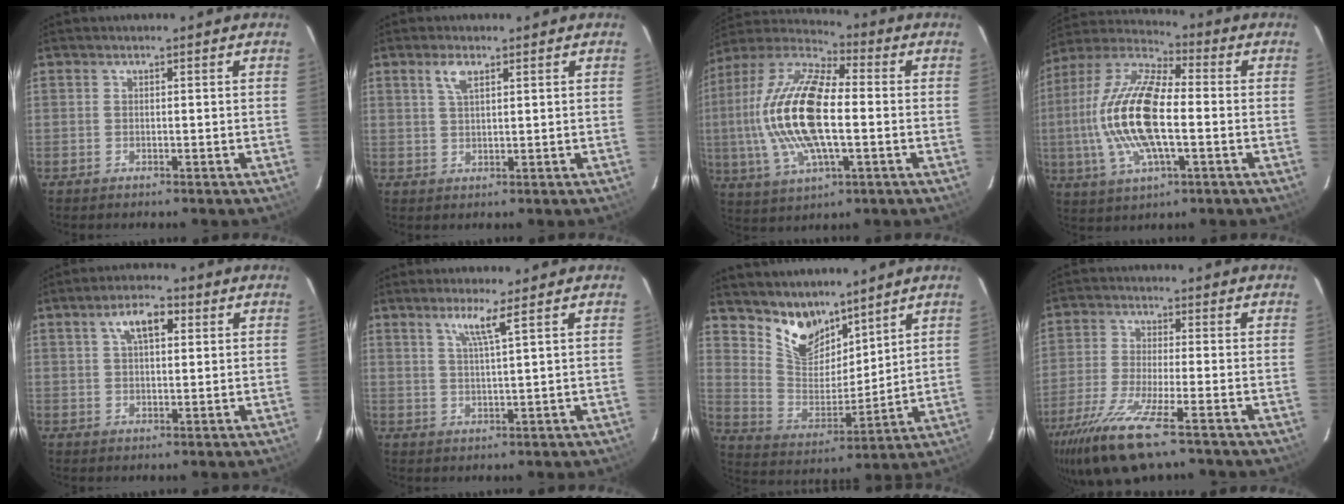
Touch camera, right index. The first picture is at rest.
{"total": 3.1, "force": [1.7, 1.1, 2.3], "torque": [-0.045, 0.004, 0.035]}
{"total": 20.7, "force": [-0.7, 8.2, 19.0], "torque": [-0.379, 0.003, -0.020]}
{"total": 18.8, "force": [-1.7, 6.9, 17.5], "torque": [-0.351, 0.003, -0.041]}
{"total": 5.8, "force": [2.2, 2.7, 4.7], "torque": [-0.082, 0.017, 0.039]}
{"total": 3.8, "force": [2.3, -0.8, 3.0], "torque": [-0.055, -0.006, 0.043]}
{"total": 11.4, "force": [9.0, 5.8, 4.0], "torque": [-0.082, -0.001, 0.180]}
{"total": 13.6, "force": [-9.0, 2.1, 10.0], "torque": [-0.217, -0.050, -0.170]}